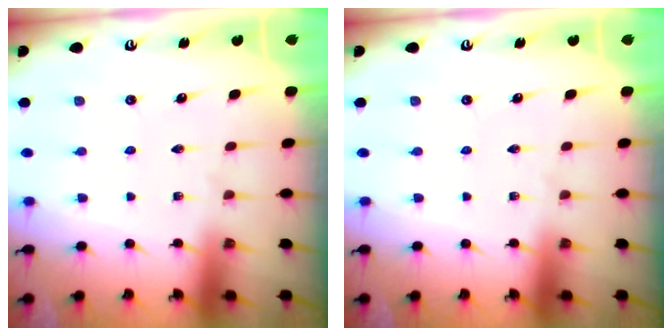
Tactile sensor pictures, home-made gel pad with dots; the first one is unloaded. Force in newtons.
{"total": 0.0}